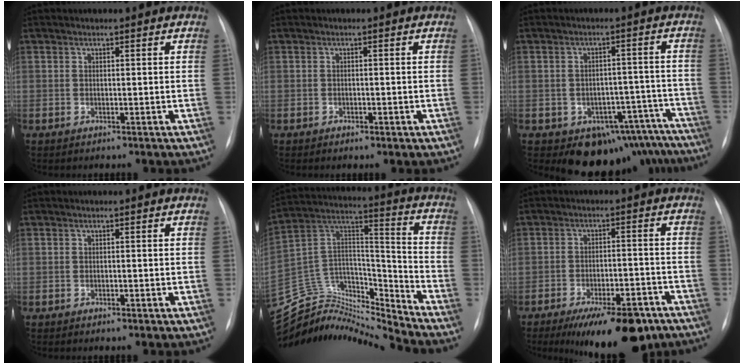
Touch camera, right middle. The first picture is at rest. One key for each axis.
{"total": 1.3, "fx": -0.7, "fy": 0.7, "fz": 0.9, "tx": -0.012, "ty": 0.000, "tz": -0.005}
{"total": 12.8, "fx": -10.5, "fy": 7.0, "fz": 2.1, "tx": 0.009, "ty": 0.047, "tz": -0.120}
{"total": 0.9, "fx": -0.5, "fy": 0.4, "fz": 0.6, "tx": -0.008, "ty": 0.000, "tz": -0.004}
{"total": 18.7, "fx": -18.5, "fy": 2.2, "fz": 1.9, "tx": -0.040, "ty": 0.082, "tz": -0.321}
{"total": 13.9, "fx": -10.0, "fy": 4.7, "fz": 8.4, "tx": -0.099, "ty": 0.005, "tz": -0.149}